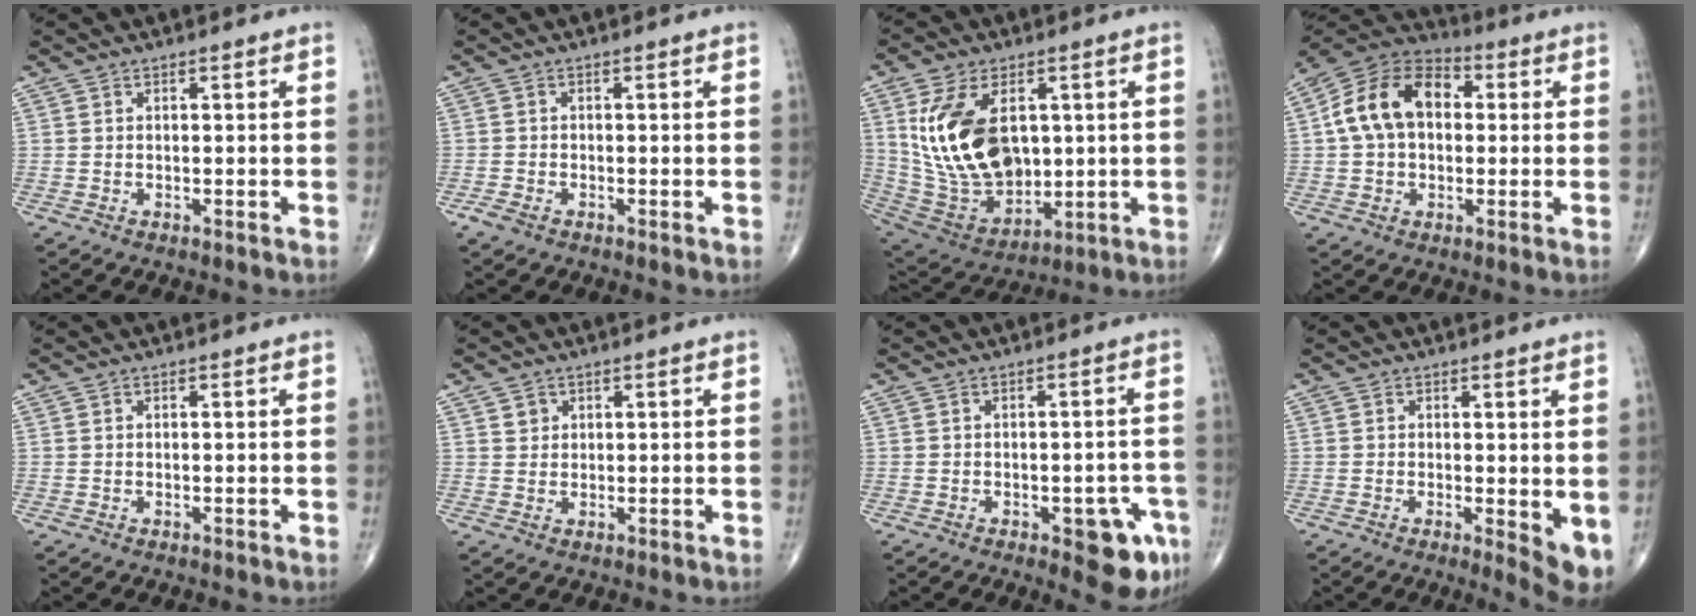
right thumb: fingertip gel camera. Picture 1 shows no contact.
{"total": 2.1, "force": [-1.1, 1.1, 1.5], "torque": [-0.033, -0.001, -0.024]}
{"total": 20.0, "force": [3.6, 12.5, 15.3], "torque": [-0.271, -0.020, 0.091]}
{"total": 14.9, "force": [1.8, 10.2, 10.6], "torque": [-0.173, 0.032, 0.019]}
{"total": 0.0}
{"total": 1.8, "force": [0.9, 1.5, 0.3], "torque": [0.007, -0.004, 0.011]}
{"total": 8.9, "force": [-3.9, 3.6, 7.1], "torque": [-0.057, 0.012, -0.041]}
{"total": 5.3, "force": [-0.3, 1.6, 5.0], "torque": [-0.069, -0.015, -0.006]}